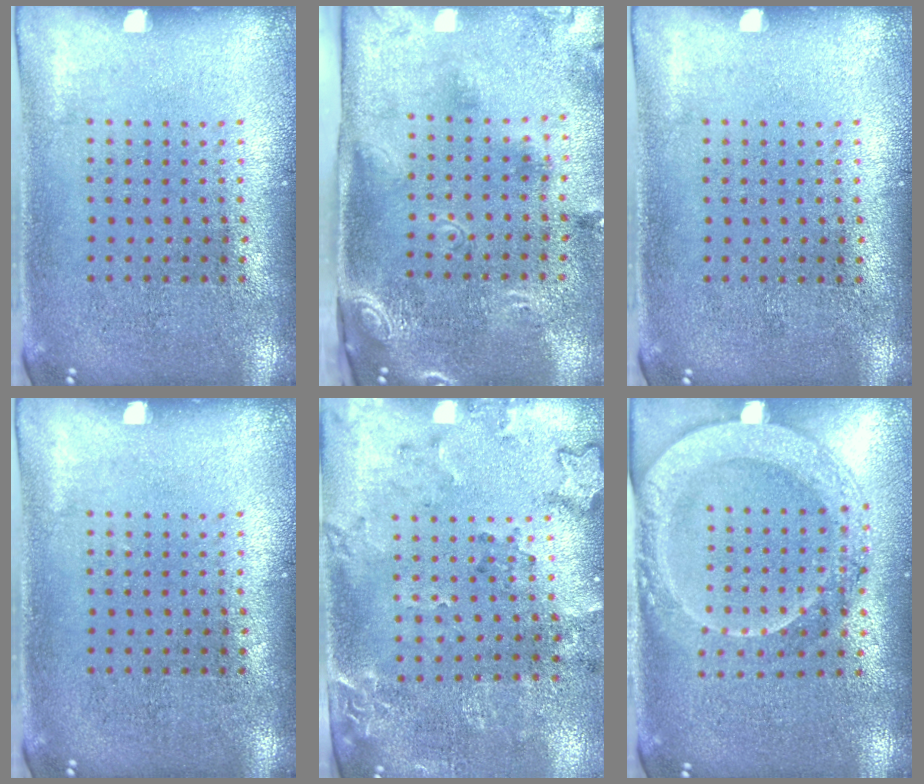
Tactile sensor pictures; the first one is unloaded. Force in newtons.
{"total": 2.7, "press": 1.8, "slide": 2.1}
{"total": 0.0}
{"total": 0.0}
{"total": 1.9, "press": 1.5, "slide": 1.1}
{"total": 1.9, "press": 1.8, "slide": 0.6}